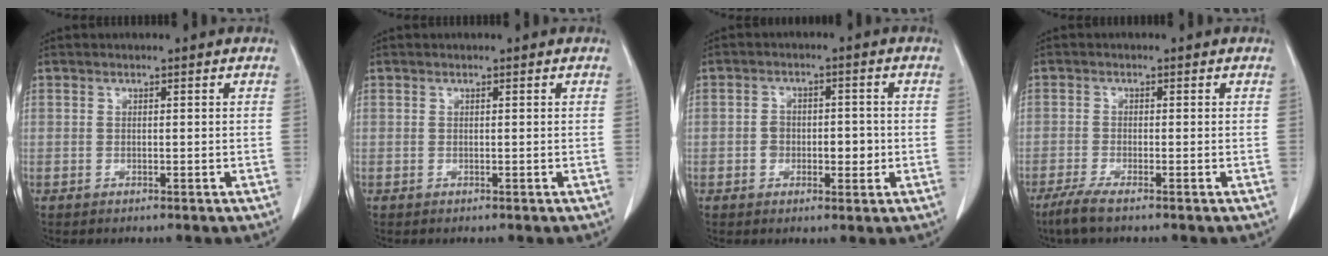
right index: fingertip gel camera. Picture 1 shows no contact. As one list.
[{"total": 0.0}, {"total": 4.8, "force": [-0.9, 3.1, 3.6], "torque": [-0.050, 0.012, -0.010]}, {"total": 2.9, "force": [-2.1, 0.0, 2.0], "torque": [-0.048, -0.008, -0.047]}]